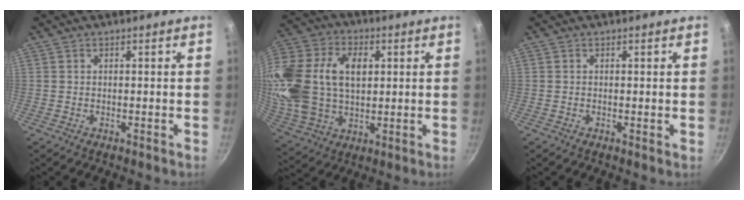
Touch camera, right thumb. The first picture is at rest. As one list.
[{"total": 24.6, "force": [4.4, 16.6, 17.6], "torque": [-0.374, 0.017, 0.082]}, {"total": 0.0}]